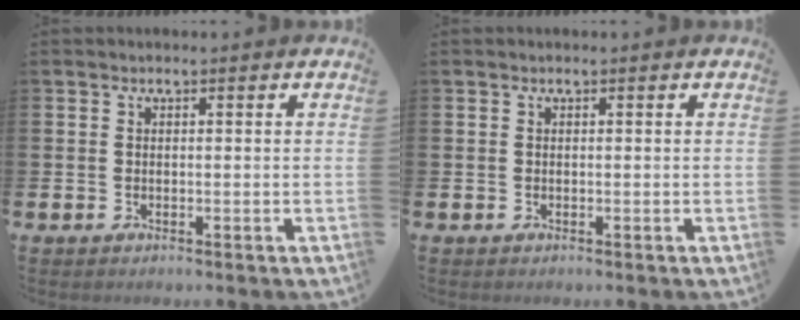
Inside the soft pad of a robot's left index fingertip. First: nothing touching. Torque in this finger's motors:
{"motor_torque": [-0.02, -0.02, 0.00, 0.01]}